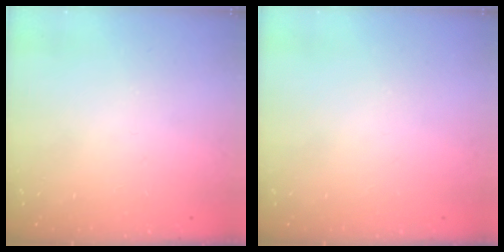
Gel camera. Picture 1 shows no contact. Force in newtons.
{"total": 0.0}